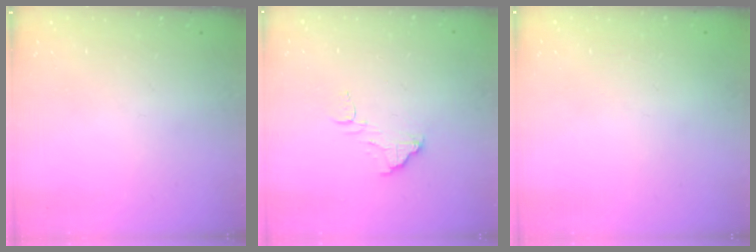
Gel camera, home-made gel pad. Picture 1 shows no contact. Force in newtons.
{"total": 8.0, "press": 8.0, "slide": 0.3}
{"total": 2.3, "press": 2.3, "slide": 0.1}